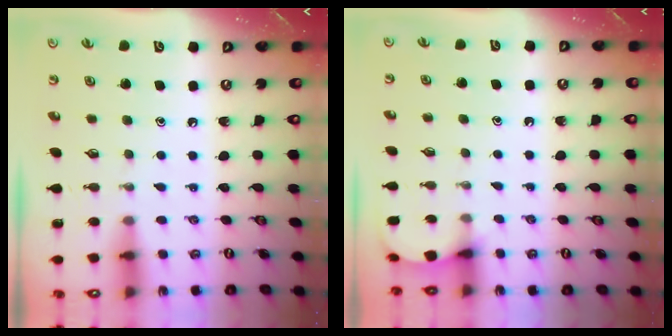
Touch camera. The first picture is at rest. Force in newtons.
{"total": 4.1, "press": 4.1, "slide": 0.4}